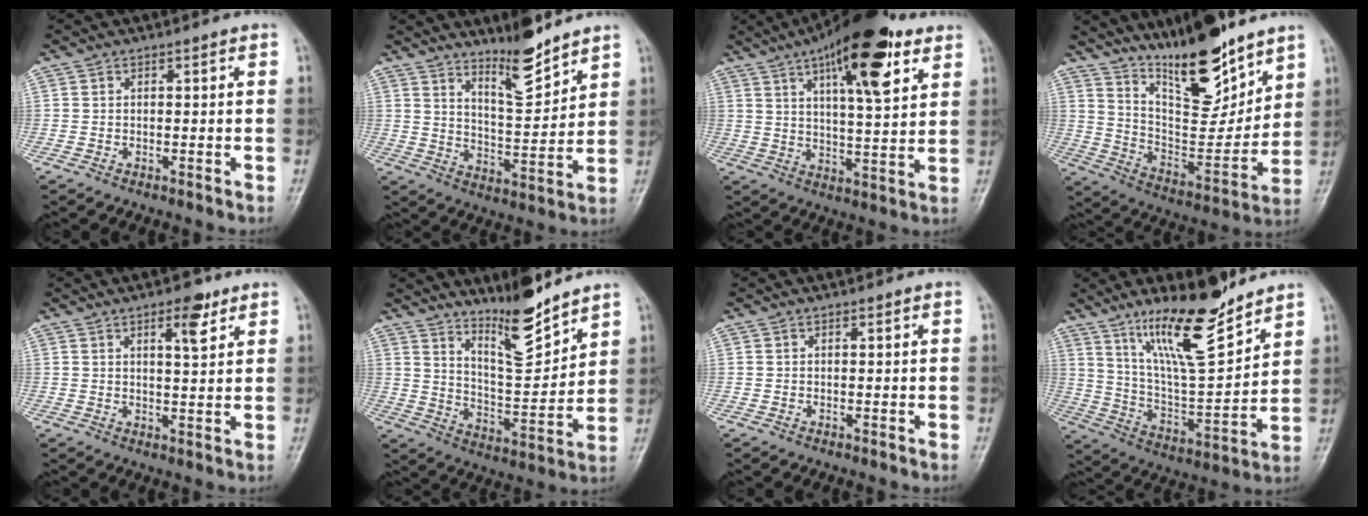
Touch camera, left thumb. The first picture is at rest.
{"total": 9.5, "force": [7.7, 2.1, 5.2], "torque": [-0.074, -0.073, 0.137]}
{"total": 18.0, "force": [9.3, 5.8, 14.2], "torque": [-0.192, -0.028, 0.142]}
{"total": 17.9, "force": [13.1, 5.5, 10.9], "torque": [-0.133, -0.087, 0.233]}
{"total": 5.0, "force": [2.9, 1.6, 3.7], "torque": [-0.046, -0.017, 0.044]}
{"total": 11.6, "force": [9.4, 2.4, 6.4], "torque": [-0.088, -0.080, 0.169]}
{"total": 0.0}
{"total": 17.2, "force": [12.3, 3.9, 11.4], "torque": [-0.173, -0.081, 0.227]}